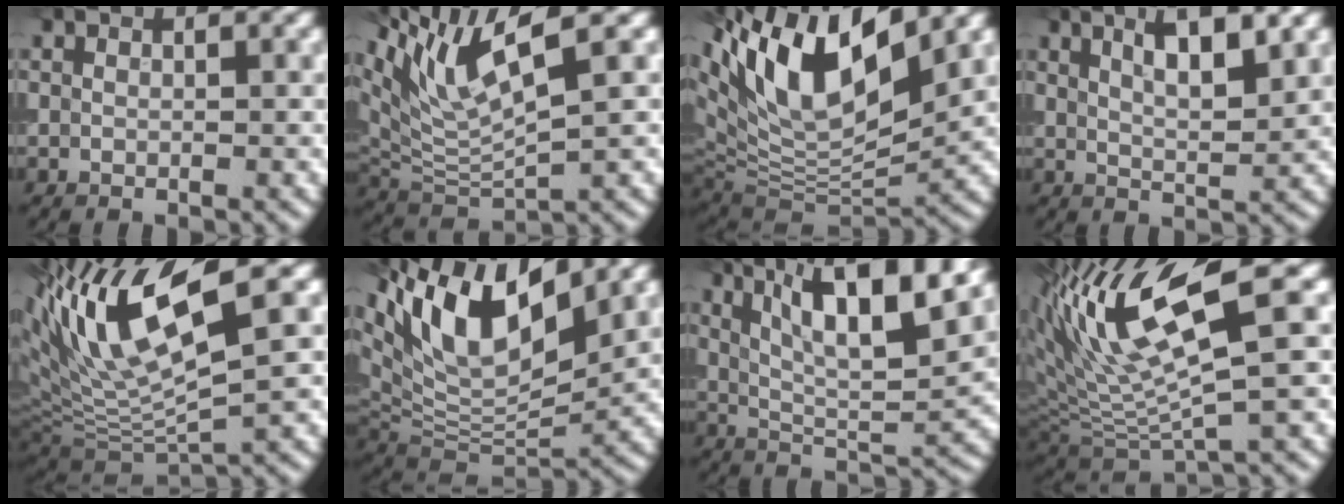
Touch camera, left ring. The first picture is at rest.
{"total": 7.7, "force": [4.6, 1.5, 6.0], "torque": [-0.128, 0.006, 0.091]}
{"total": 12.5, "force": [6.3, 4.7, 9.8], "torque": [-0.184, 0.016, 0.119]}
{"total": 4.7, "force": [2.5, 1.1, 3.8], "torque": [-0.054, 0.006, 0.038]}
{"total": 10.7, "force": [4.5, 2.8, 9.4], "torque": [-0.181, 0.005, 0.091]}
{"total": 11.3, "force": [5.9, 4.3, 8.6], "torque": [-0.162, 0.007, 0.112]}
{"total": 10.7, "force": [5.1, 2.9, 9.0], "torque": [-0.143, 0.007, 0.087]}
{"total": 10.7, "force": [4.6, 2.7, 9.3], "torque": [-0.175, 0.008, 0.089]}